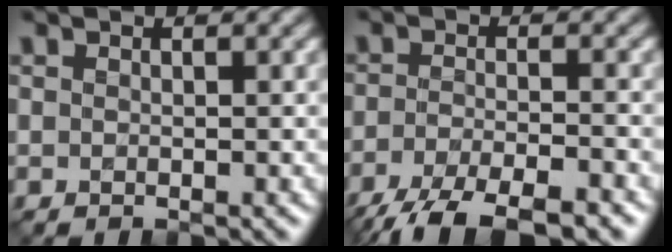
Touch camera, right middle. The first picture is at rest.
{"total": 7.0, "force": [-5.3, 1.5, 4.3], "torque": [-0.072, -0.010, -0.097]}